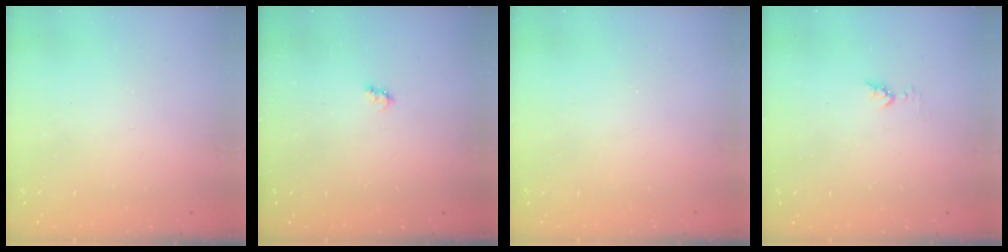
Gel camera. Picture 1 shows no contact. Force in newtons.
{"total": 2.6, "press": 2.6, "slide": 0.4}
{"total": 0.0}
{"total": 3.7, "press": 3.6, "slide": 0.4}